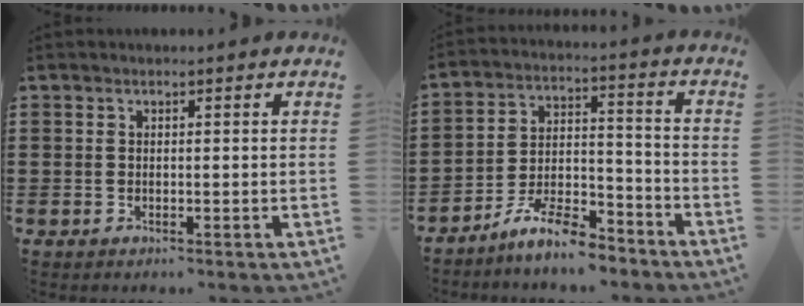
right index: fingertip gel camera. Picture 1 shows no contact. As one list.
[{"total": 9.0, "force": [-7.9, 1.5, 3.9], "torque": [-0.071, 0.022, -0.150]}]